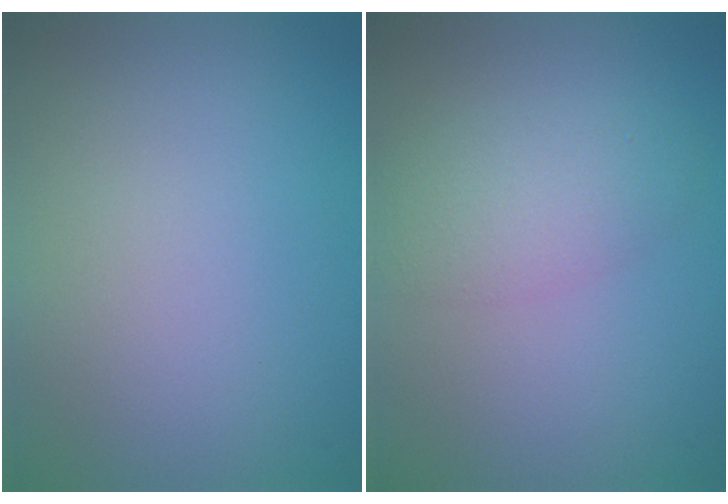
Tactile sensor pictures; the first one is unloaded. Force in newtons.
{"total": 3.4, "press": 3.4, "slide": 0.0}